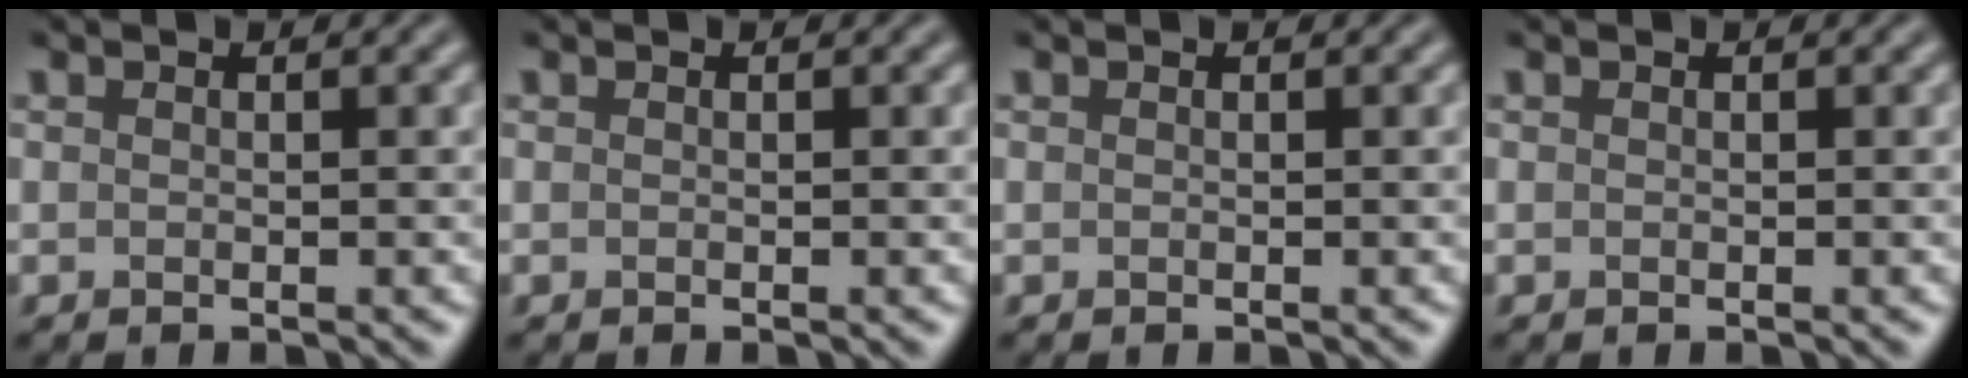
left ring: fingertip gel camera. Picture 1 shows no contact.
{"total": 0.0}
{"total": 0.0}
{"total": 0.0}